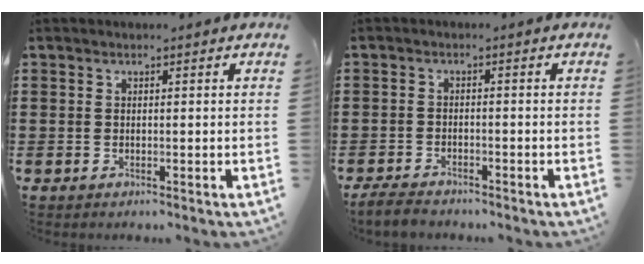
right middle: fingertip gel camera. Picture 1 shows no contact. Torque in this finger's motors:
{"motor_torque": [1.62, 0.31, -0.05, 0.00]}